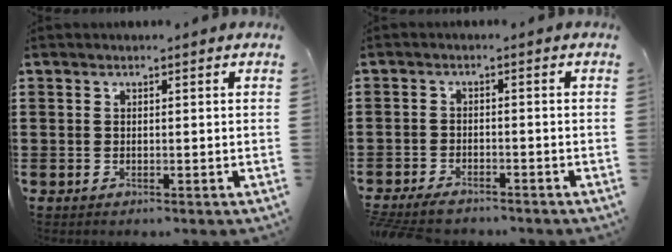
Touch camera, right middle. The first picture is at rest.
{"total": 2.7, "force": [-2.6, 0.4, 0.6], "torque": [-0.021, 0.000, -0.057]}